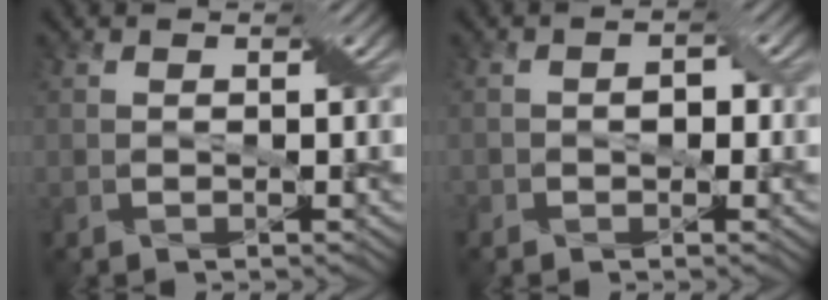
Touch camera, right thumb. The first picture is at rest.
{"total": 2.0, "force": [-0.6, 1.4, 1.3], "torque": [-0.020, 0.001, -0.011]}